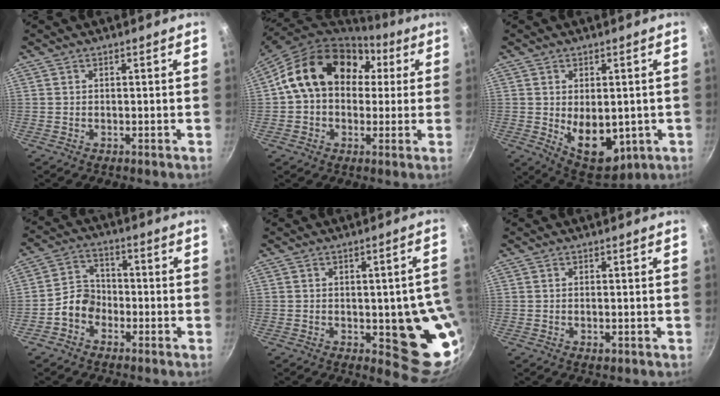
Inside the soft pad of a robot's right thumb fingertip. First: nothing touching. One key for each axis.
{"total": 18.7, "fx": 4.2, "fy": 14.1, "fz": 11.5, "tx": -0.164, "ty": 0.039, "tz": 0.059}
{"total": 11.5, "fx": -1.4, "fy": 7.3, "fz": 8.8, "tx": -0.102, "ty": -0.018, "tz": 0.004}
{"total": 6.3, "fx": -2.7, "fy": 5.0, "fz": 2.8, "tx": -0.021, "ty": 0.034, "tz": -0.061}
{"total": 15.6, "fx": -2.0, "fy": 6.2, "fz": 14.2, "tx": -0.107, "ty": -0.015, "tz": -0.023}
{"total": 1.2, "fx": -0.4, "fy": 0.7, "fz": 1.0, "tx": -0.015, "ty": 0.000, "tz": -0.007}